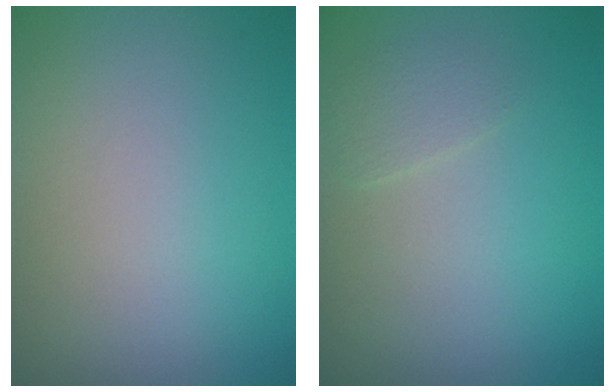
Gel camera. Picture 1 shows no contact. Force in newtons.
{"total": 1.2, "press": 1.2, "slide": 0.1}